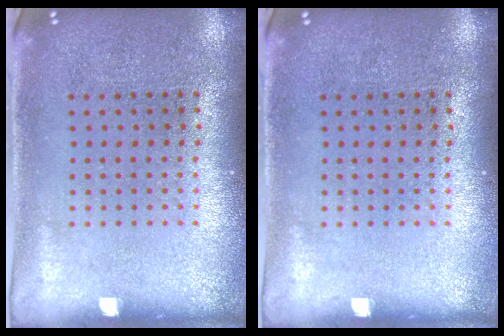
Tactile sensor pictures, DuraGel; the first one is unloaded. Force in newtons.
{"total": 0.0}